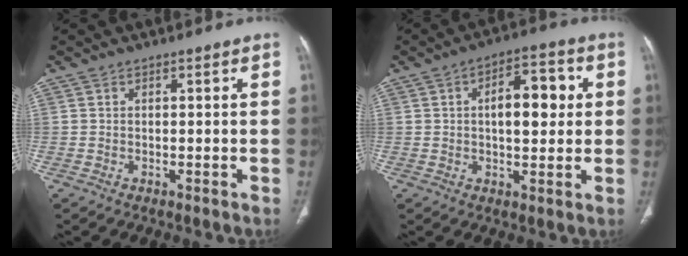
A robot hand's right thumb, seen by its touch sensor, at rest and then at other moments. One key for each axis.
{"total": 10.1, "fx": 1.7, "fy": 4.9, "fz": 8.7, "tx": -0.106, "ty": 0.013, "tz": 0.021}